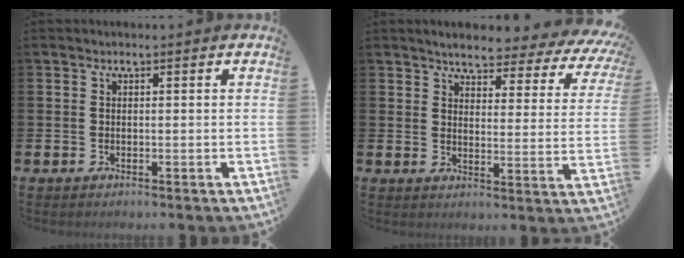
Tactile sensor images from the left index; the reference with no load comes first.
{"total": 4.7, "force": [4.4, 1.0, 1.5], "torque": [-0.036, -0.041, 0.067]}